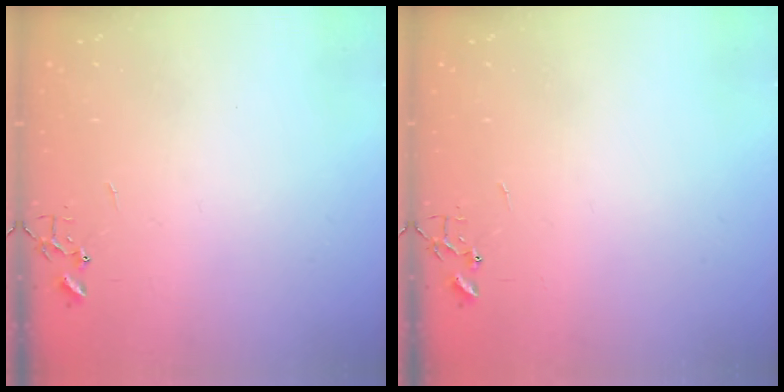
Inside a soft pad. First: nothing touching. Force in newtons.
{"total": 0.0}